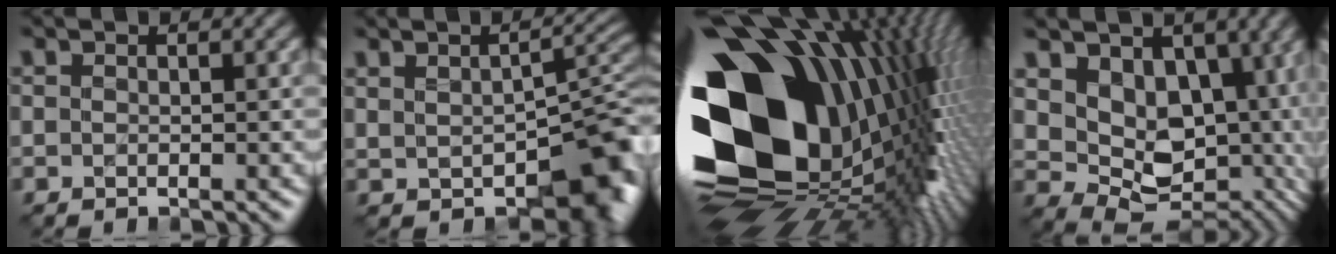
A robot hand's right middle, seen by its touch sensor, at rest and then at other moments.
{"total": 8.8, "force": [-3.6, 4.3, 6.8], "torque": [-0.086, -0.018, -0.040]}
{"total": 20.9, "force": [1.8, 12.9, 16.4], "torque": [-0.296, -0.054, 0.040]}
{"total": 10.7, "force": [2.9, 7.2, 7.4], "torque": [-0.123, -0.012, 0.056]}